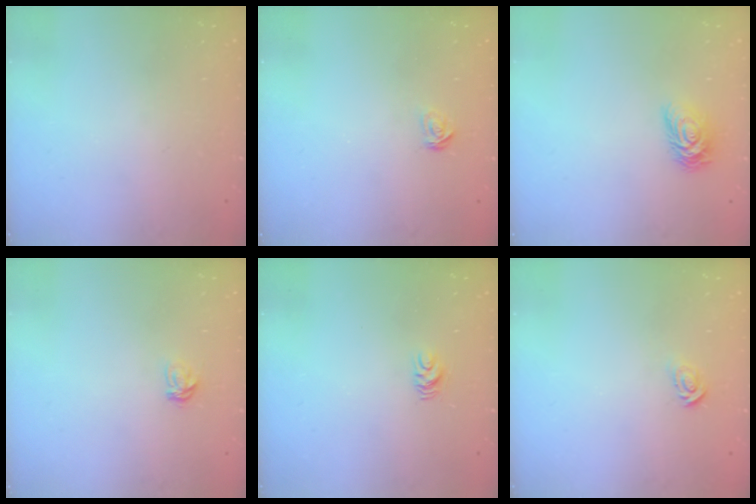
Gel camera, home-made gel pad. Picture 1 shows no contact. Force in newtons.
{"total": 2.3, "press": 2.3, "slide": 0.2}
{"total": 5.6, "press": 5.6, "slide": 0.1}
{"total": 3.7, "press": 3.7, "slide": 0.4}
{"total": 5.1, "press": 5.1, "slide": 0.5}
{"total": 2.9, "press": 2.9, "slide": 0.2}